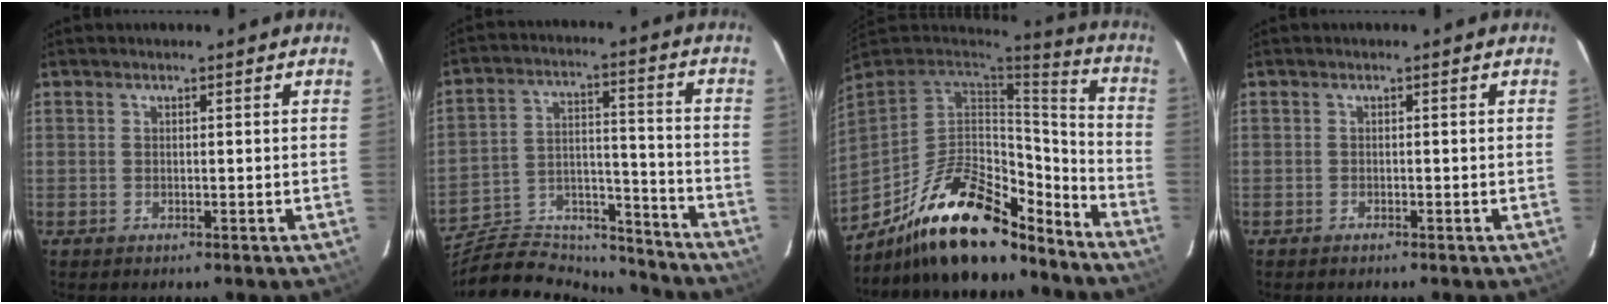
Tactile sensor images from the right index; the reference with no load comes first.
{"total": 22.6, "force": [-19.3, 8.7, 8.1], "torque": [-0.163, 0.042, -0.280]}
{"total": 24.5, "force": [-17.9, 9.4, 13.9], "torque": [-0.255, 0.016, -0.279]}
{"total": 0.7, "force": [-0.6, 0.3, 0.0], "torque": [-0.001, 0.004, -0.011]}